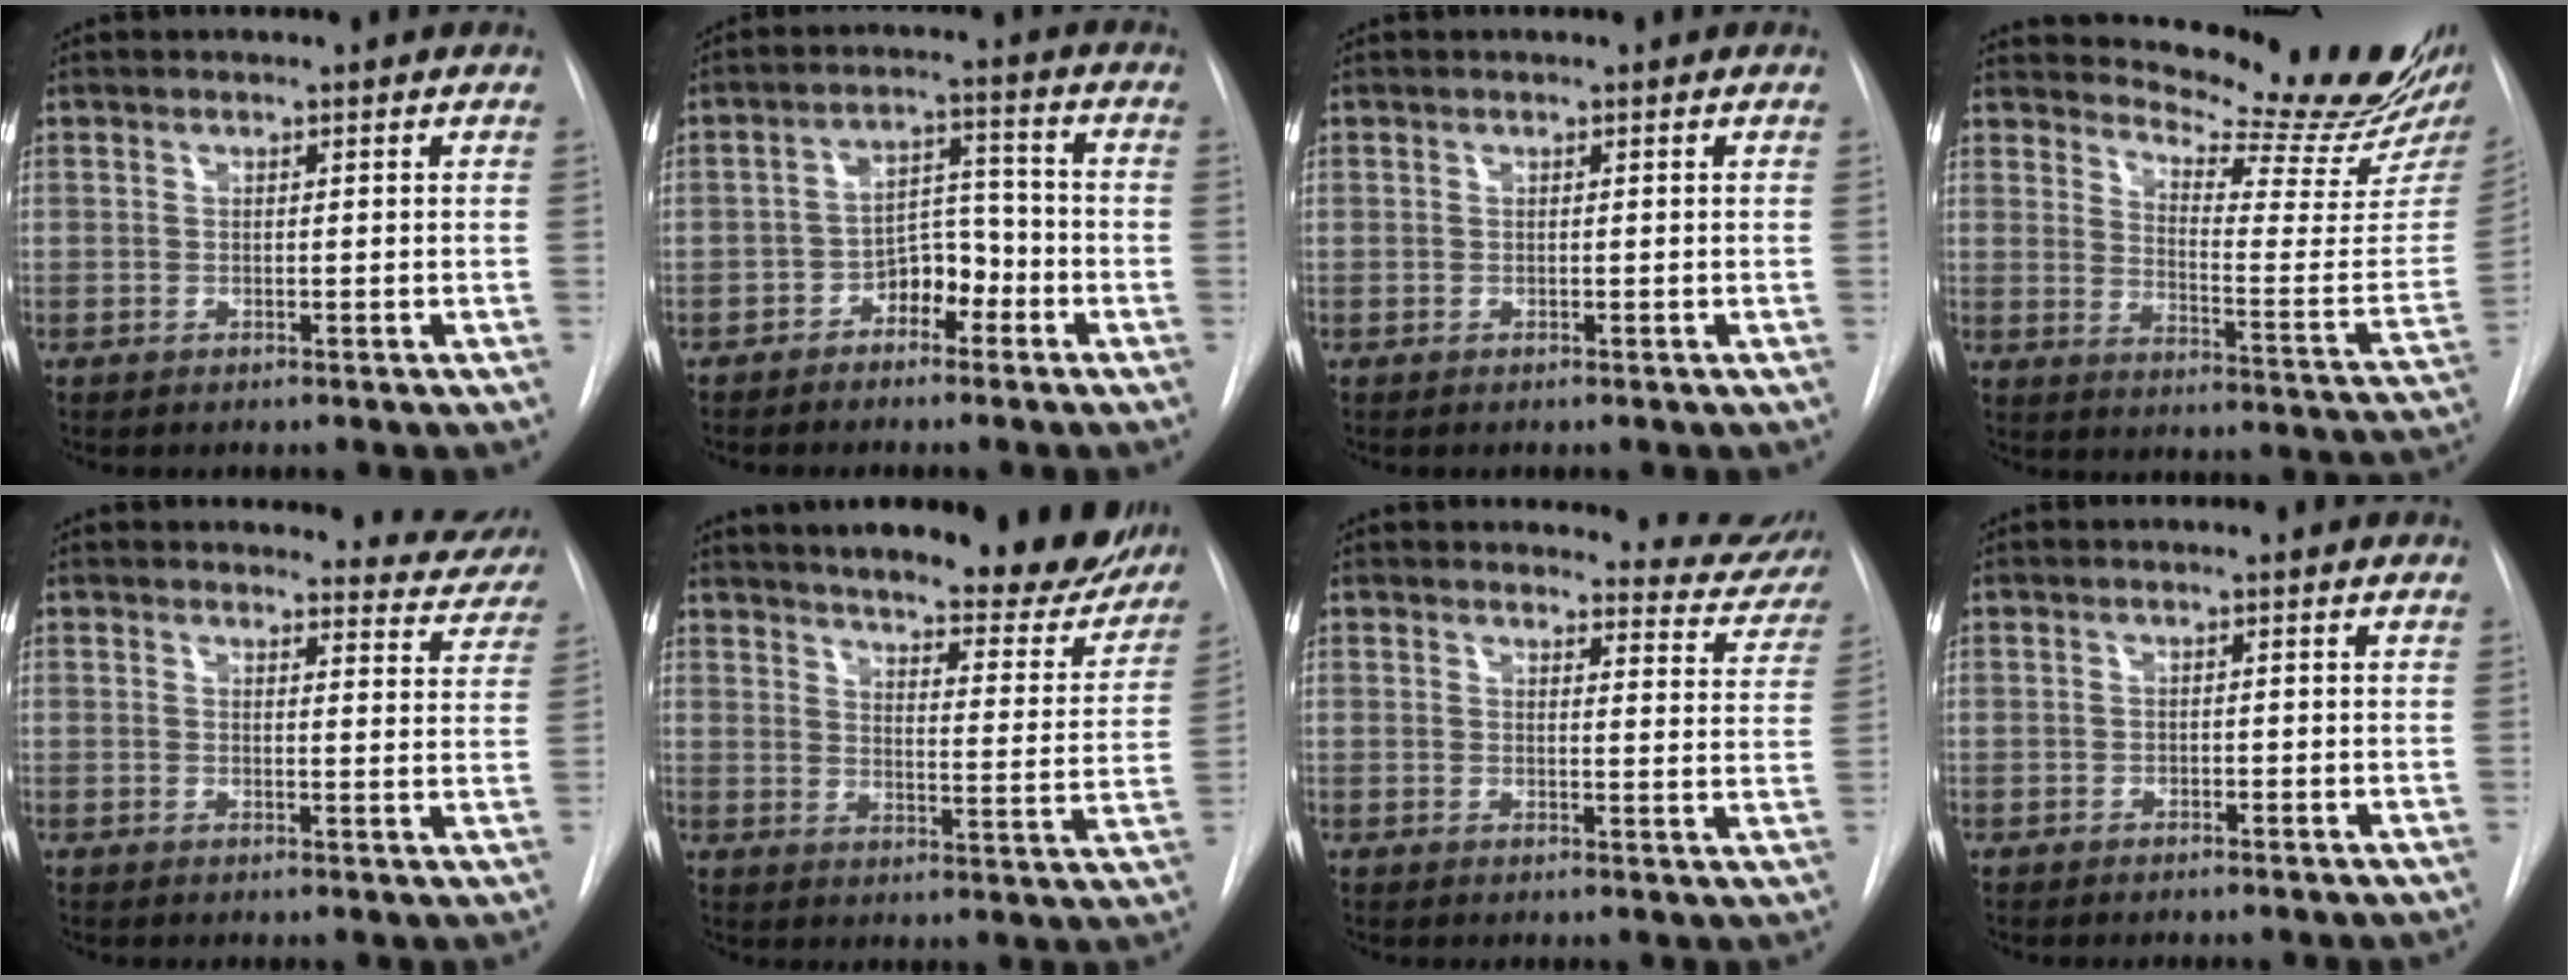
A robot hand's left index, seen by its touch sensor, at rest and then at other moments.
{"total": 5.8, "force": [-3.5, 3.1, 3.4], "torque": [-0.052, 0.019, -0.061]}
{"total": 0.0}
{"total": 20.5, "force": [19.1, 1.1, 7.5], "torque": [-0.111, -0.121, 0.235]}
{"total": 6.9, "force": [6.7, 1.4, -0.5], "torque": [0.032, -0.039, 0.049]}
{"total": 25.3, "force": [22.1, 5.3, 11.1], "torque": [-0.166, -0.058, 0.267]}
{"total": 8.9, "force": [8.7, 1.7, 0.3], "torque": [0.026, -0.053, 0.071]}
{"total": 0.6, "force": [-0.5, 0.2, 0.2], "torque": [0.000, -0.003, -0.012]}